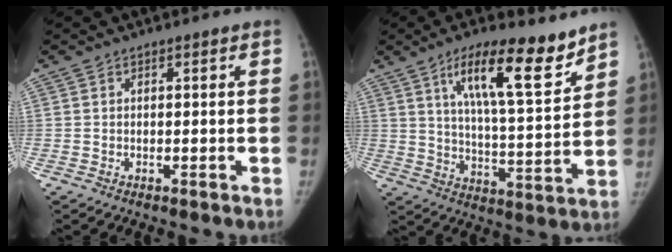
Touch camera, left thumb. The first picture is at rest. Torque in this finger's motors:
{"motor_torque": [0.44, -0.04, 1.44, -1.33, 0.40]}